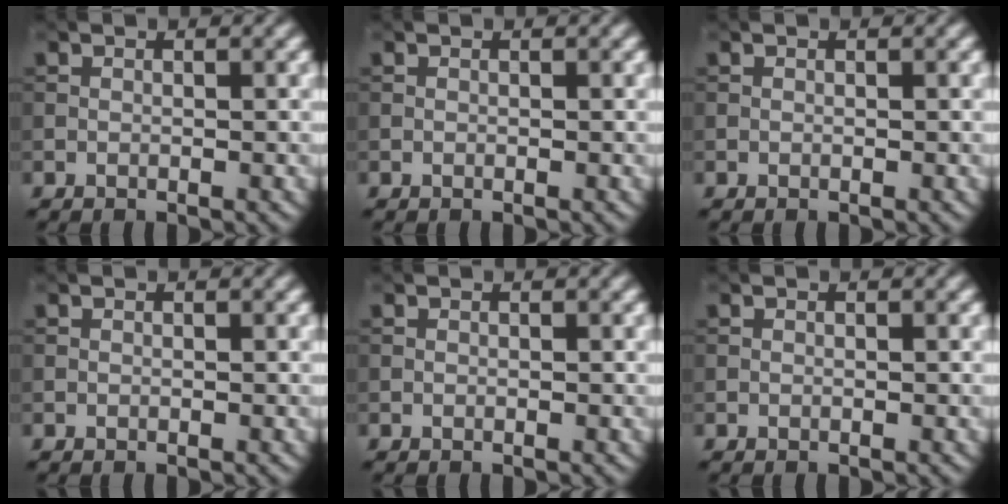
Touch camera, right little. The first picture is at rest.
{"total": 0.0}
{"total": 0.0}
{"total": 0.0}
{"total": 0.0}
{"total": 0.0}